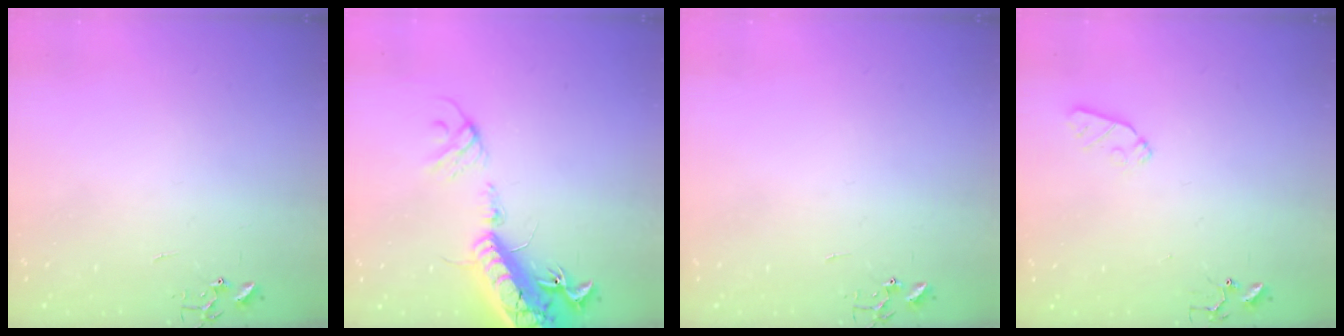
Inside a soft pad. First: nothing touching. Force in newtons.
{"total": 22.7, "press": 22.1, "slide": 4.9}
{"total": 0.0}
{"total": 6.2, "press": 6.2, "slide": 0.9}